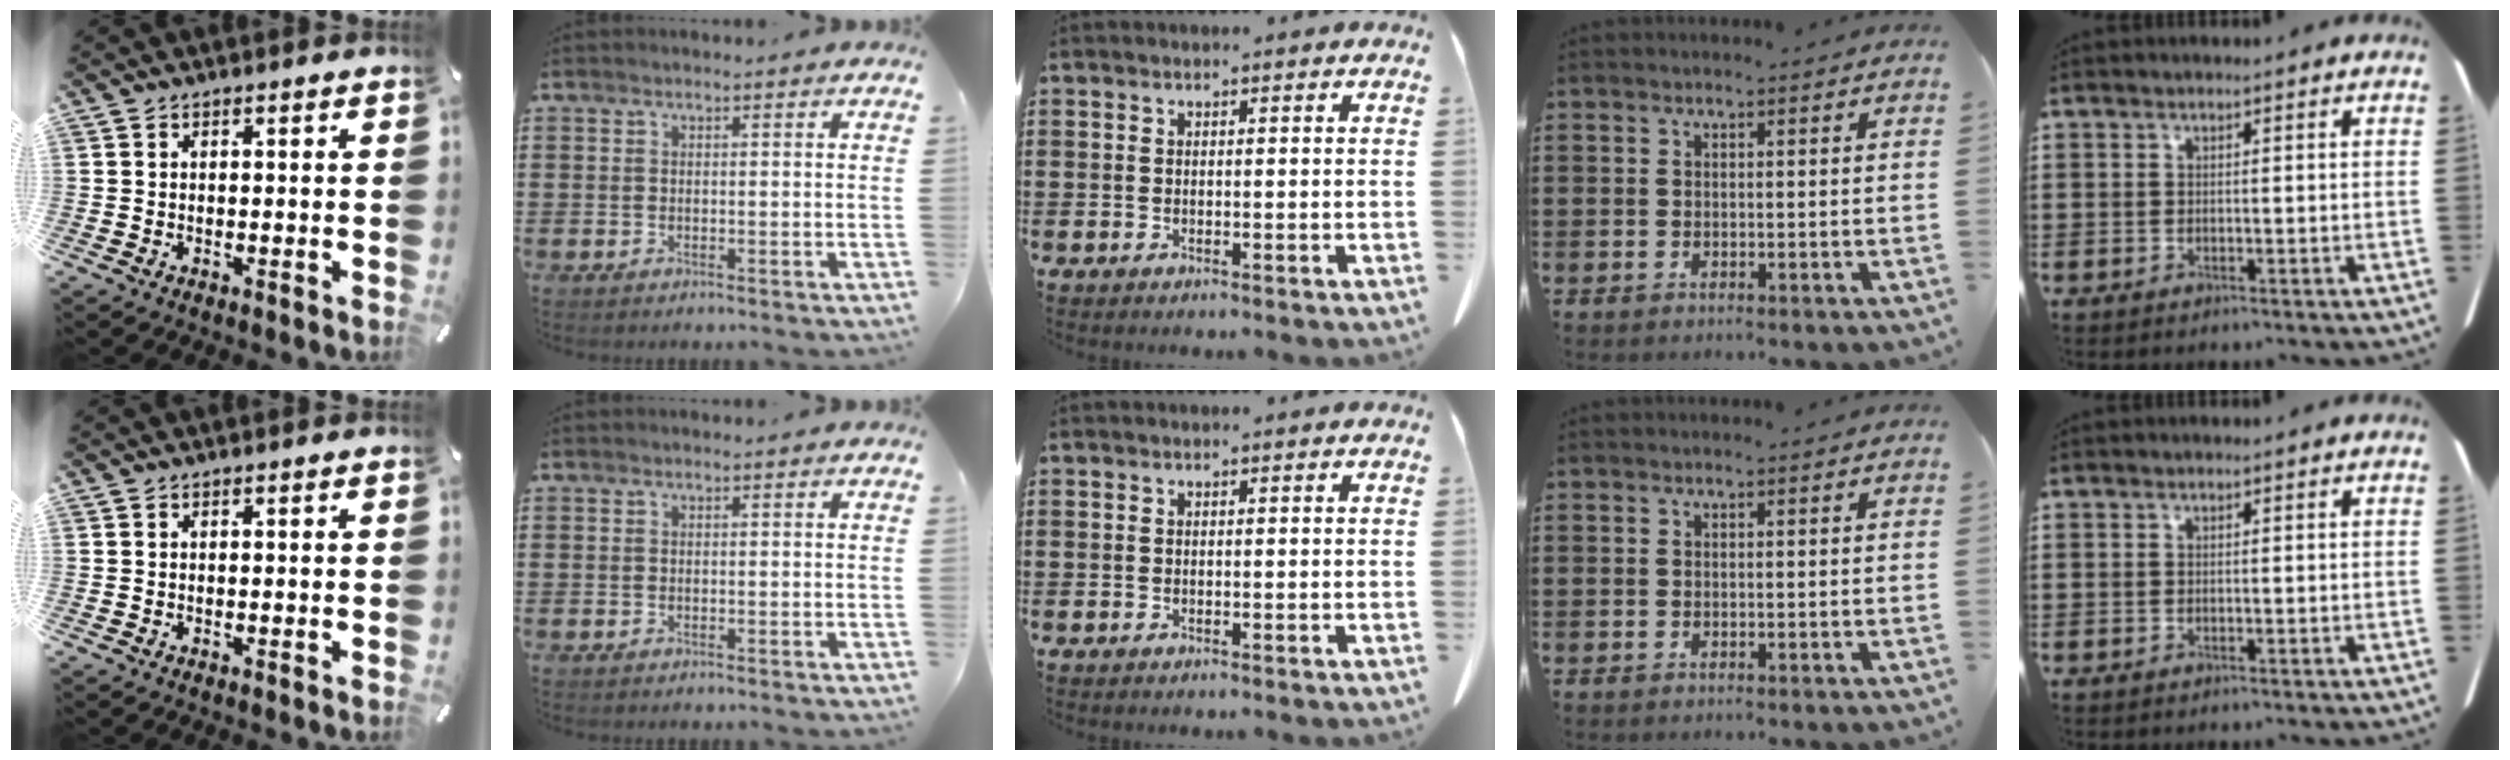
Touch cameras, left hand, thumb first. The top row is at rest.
{}